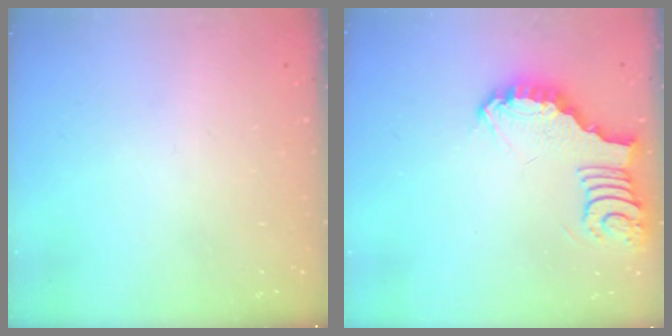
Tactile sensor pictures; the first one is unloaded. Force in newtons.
{"total": 4.0, "press": 4.0, "slide": 0.3}